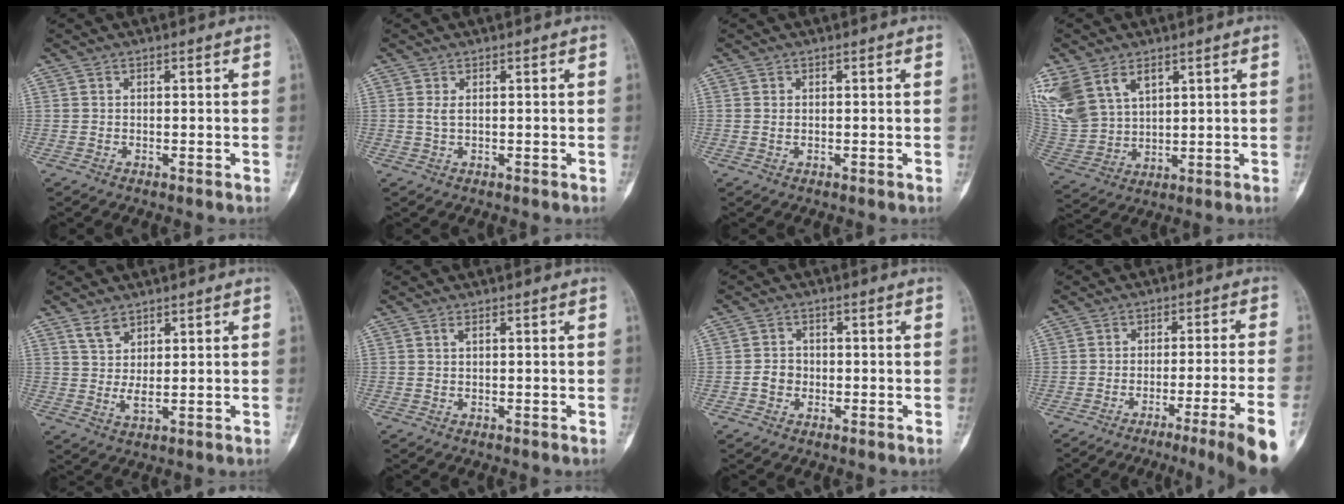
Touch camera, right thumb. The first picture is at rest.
{"total": 1.2, "force": [0.3, 0.4, 1.1], "torque": [-0.030, 0.002, 0.010]}
{"total": 0.6, "force": [0.2, 0.4, 0.4], "torque": [-0.011, 0.002, 0.006]}
{"total": 15.8, "force": [7.9, 10.5, 8.8], "torque": [-0.202, -0.006, 0.176]}
{"total": 4.2, "force": [2.7, 2.1, 2.5], "torque": [-0.044, -0.020, 0.058]}
{"total": 0.6, "force": [0.2, 0.0, 0.5], "torque": [-0.012, 0.004, 0.004]}
{"total": 2.9, "force": [-0.8, 2.5, 1.2], "torque": [-0.009, 0.010, -0.019]}
{"total": 14.0, "force": [-8.4, -0.9, 11.1], "torque": [-0.138, 0.035, -0.119]}